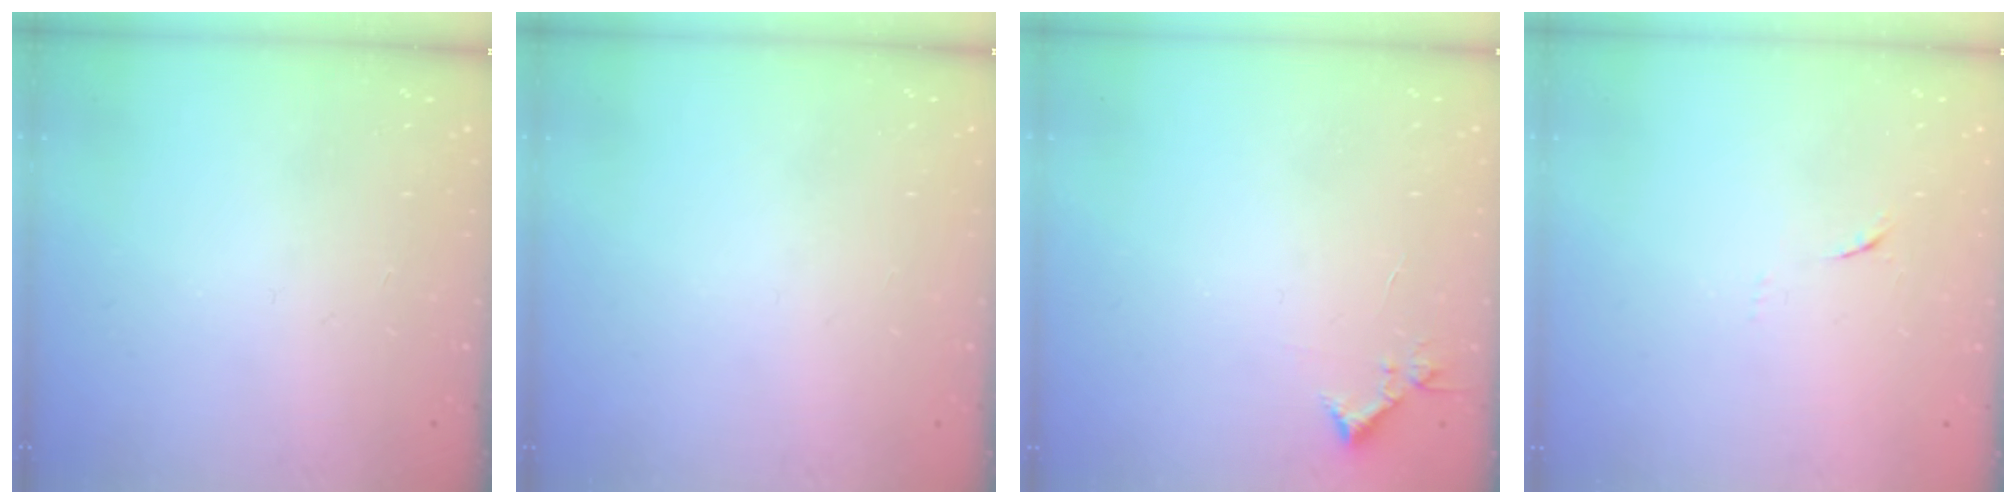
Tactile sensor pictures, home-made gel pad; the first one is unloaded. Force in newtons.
{"total": 0.0}
{"total": 4.4, "press": 4.4, "slide": 0.5}
{"total": 4.5, "press": 4.4, "slide": 0.9}